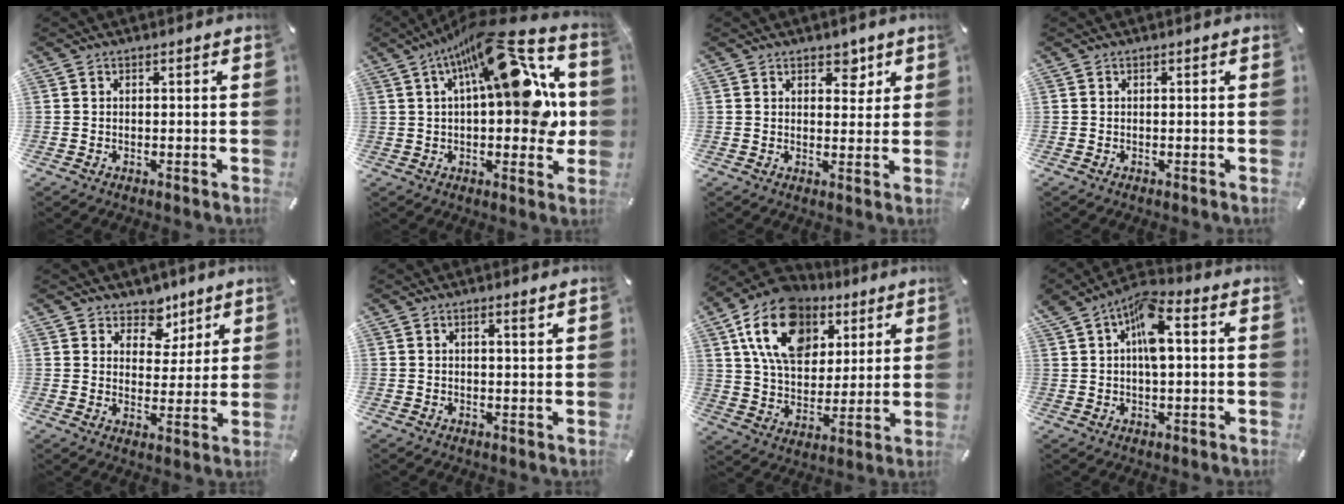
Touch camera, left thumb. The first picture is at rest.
{"total": 21.3, "force": [8.7, 8.3, 17.6], "torque": [-0.252, -0.053, 0.139]}
{"total": 4.3, "force": [2.8, 2.9, 1.6], "torque": [-0.001, -0.014, 0.041]}
{"total": 0.0}
{"total": 7.3, "force": [4.9, 5.3, 0.7], "torque": [-0.008, -0.043, 0.087]}
{"total": 1.6, "force": [1.1, 0.0, 1.2], "torque": [-0.026, -0.003, 0.019]}
{"total": 17.6, "force": [8.5, 11.9, 9.8], "torque": [-0.184, -0.019, 0.158]}
{"total": 8.6, "force": [2.2, 4.1, 7.3], "torque": [-0.125, 0.007, 0.038]}